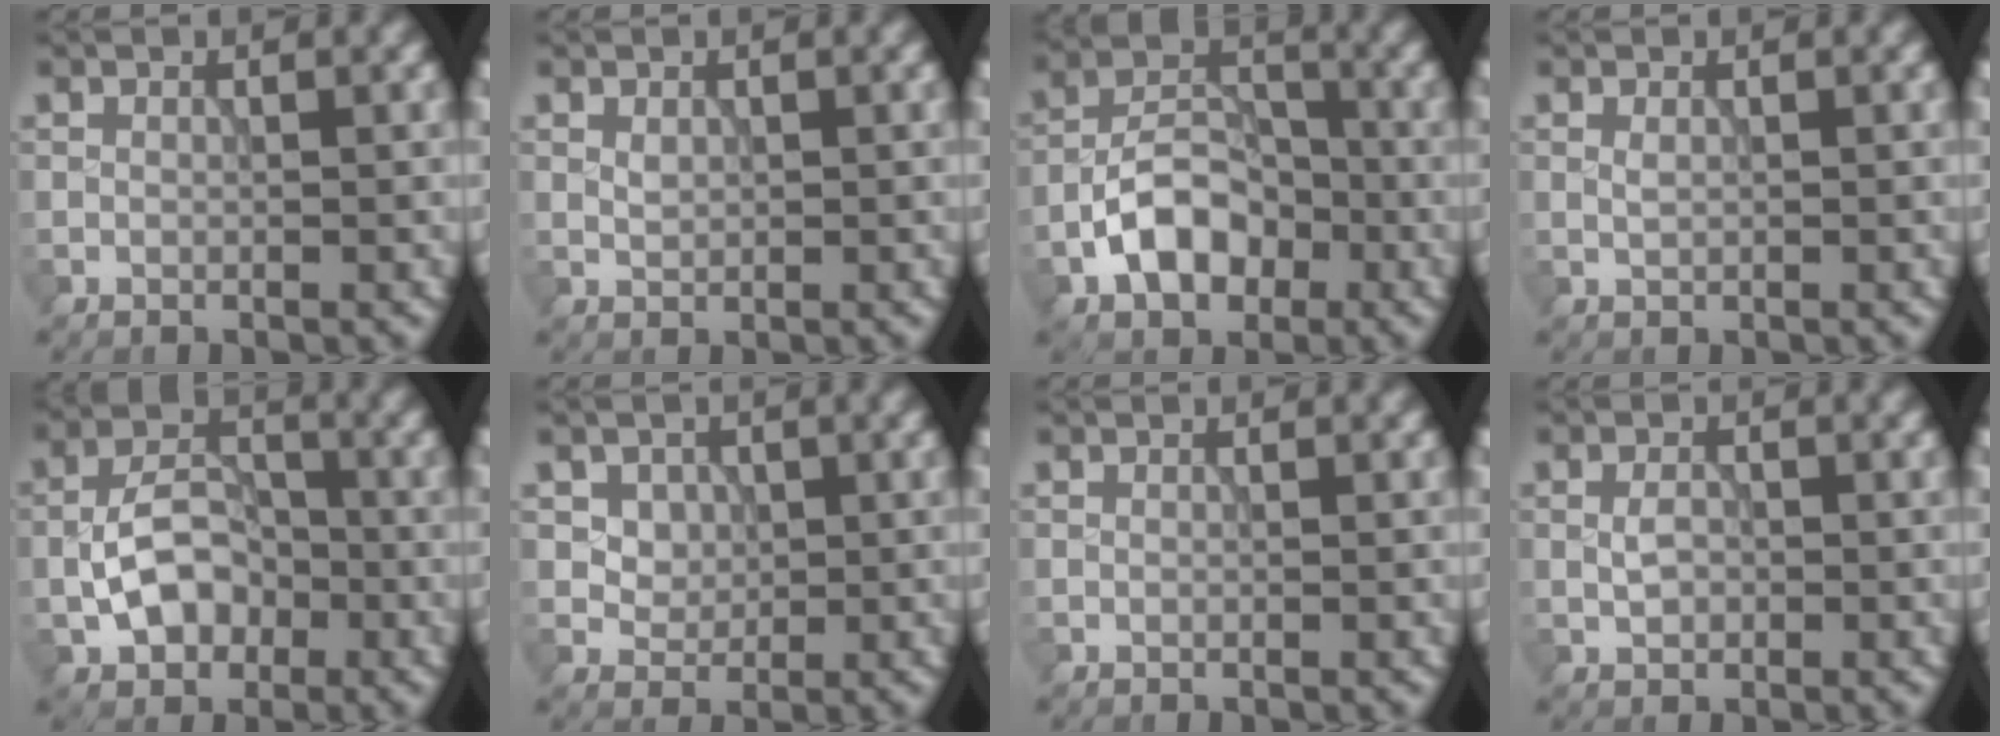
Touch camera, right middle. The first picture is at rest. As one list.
[{"total": 0.8, "force": [0.3, 0.5, 0.5], "torque": [-0.013, -0.002, 0.007]}, {"total": 5.8, "force": [-2.5, 3.7, 3.7], "torque": [-0.059, 0.008, -0.052]}, {"total": 0.5, "force": [0.1, 0.3, 0.5], "torque": [-0.013, 0.001, 0.003]}, {"total": 5.2, "force": [-1.7, 3.5, 3.5], "torque": [-0.058, 0.005, -0.033]}, {"total": 4.0, "force": [1.7, 3.1, 1.8], "torque": [-0.042, -0.003, 0.041]}, {"total": 0.0}, {"total": 1.5, "force": [-0.1, 1.1, 1.1], "torque": [-0.023, 0.001, -0.002]}]